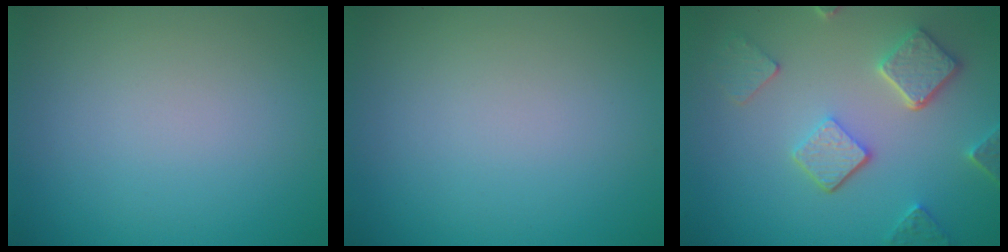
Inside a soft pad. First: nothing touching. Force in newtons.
{"total": 0.0}
{"total": 5.1, "press": 3.9, "slide": 3.2}